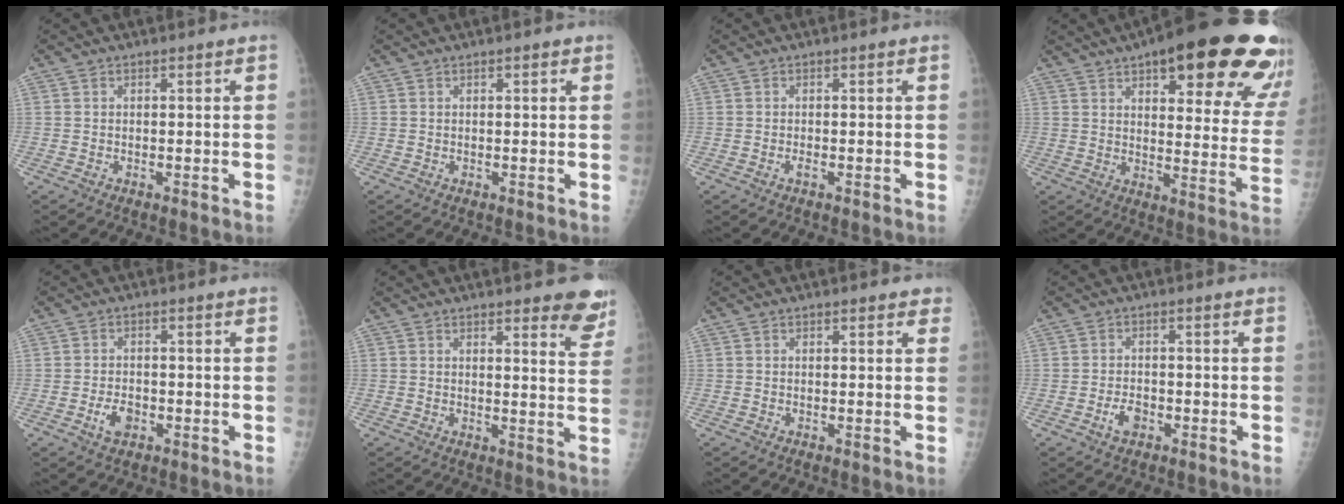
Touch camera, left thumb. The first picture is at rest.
{"total": 0.9, "force": [0.5, 0.3, 0.7], "torque": [-0.010, 0.000, 0.005]}
{"total": 0.7, "force": [-0.3, 0.2, 0.6], "torque": [-0.013, -0.001, -0.005]}
{"total": 28.9, "force": [17.2, 9.1, 21.4], "torque": [-0.226, -0.042, 0.221]}
{"total": 3.6, "force": [-1.4, 2.3, 2.4], "torque": [-0.039, 0.006, -0.023]}
{"total": 8.2, "force": [6.3, 2.1, 4.8], "torque": [-0.028, -0.037, 0.062]}
{"total": 1.9, "force": [1.3, 0.9, 1.1], "torque": [0.000, -0.002, 0.011]}
{"total": 3.1, "force": [-1.5, 1.9, 2.0], "torque": [-0.032, 0.008, -0.024]}